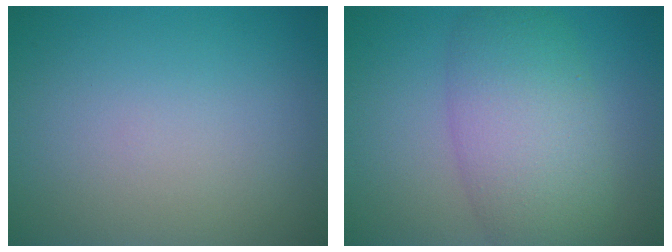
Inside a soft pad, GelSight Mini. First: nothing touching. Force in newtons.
{"total": 6.9, "press": 6.9, "slide": 0.5}